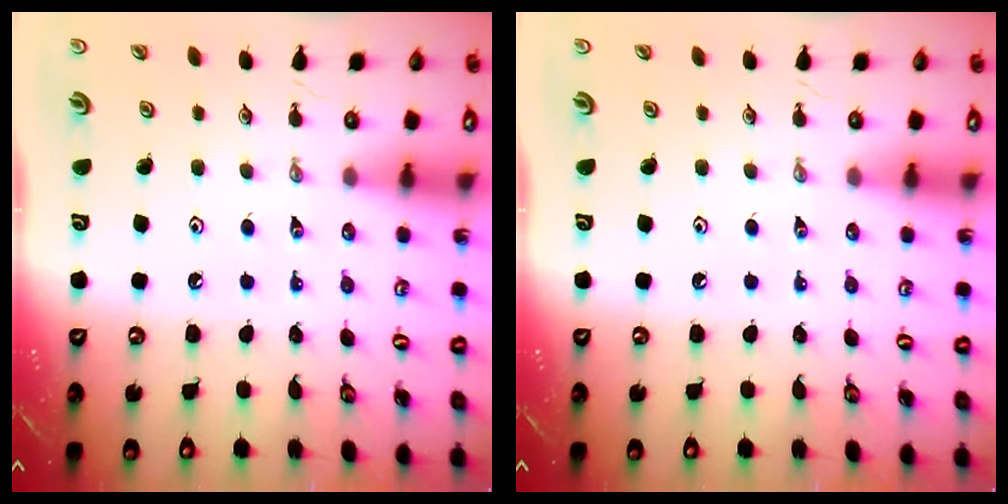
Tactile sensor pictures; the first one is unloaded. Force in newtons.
{"total": 0.0}